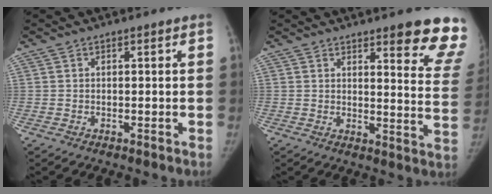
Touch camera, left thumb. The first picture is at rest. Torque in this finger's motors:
{"motor_torque": [2.89, 0.81, 1.47, -1.30, 0.20]}